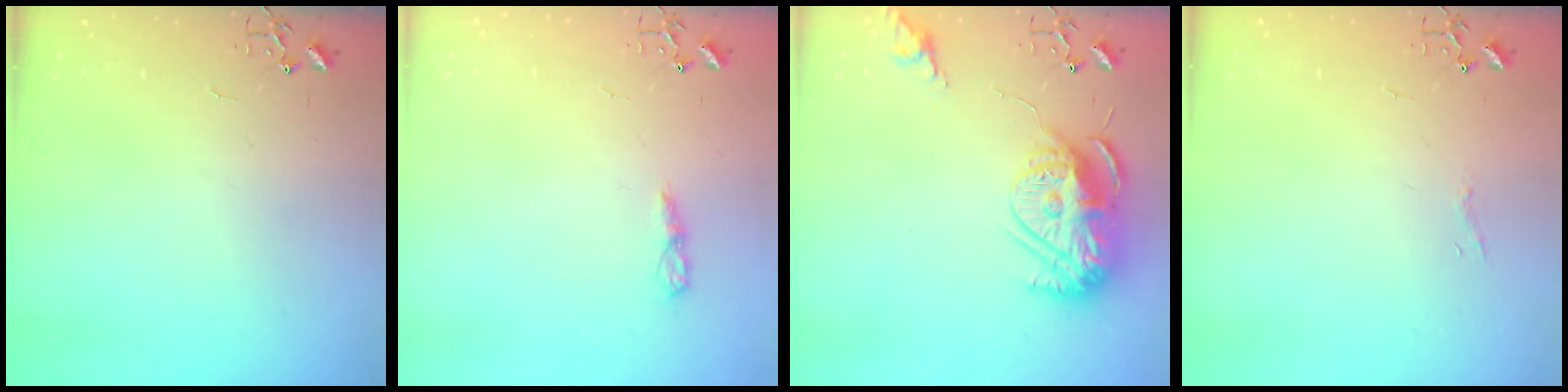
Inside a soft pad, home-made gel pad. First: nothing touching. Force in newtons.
{"total": 6.8, "press": 6.8, "slide": 0.5}
{"total": 15.2, "press": 15.2, "slide": 1.4}
{"total": 4.2, "press": 4.2, "slide": 0.3}